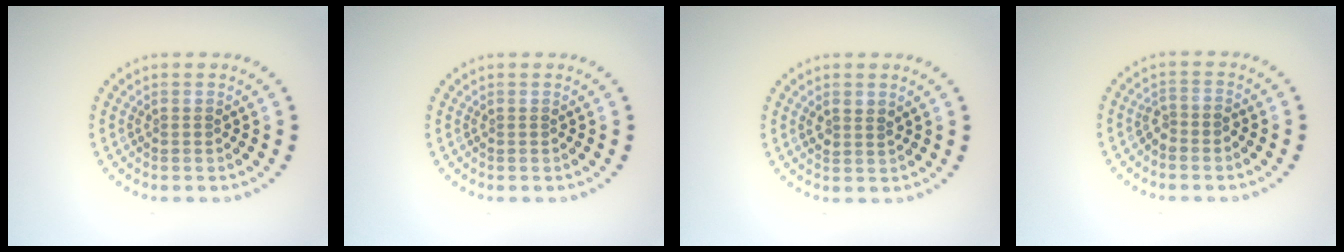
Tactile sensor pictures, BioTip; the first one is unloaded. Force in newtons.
{"total": 0.0}
{"total": 1.3, "press": 1.2, "slide": 0.6}
{"total": 1.4, "press": 1.1, "slide": 0.9}